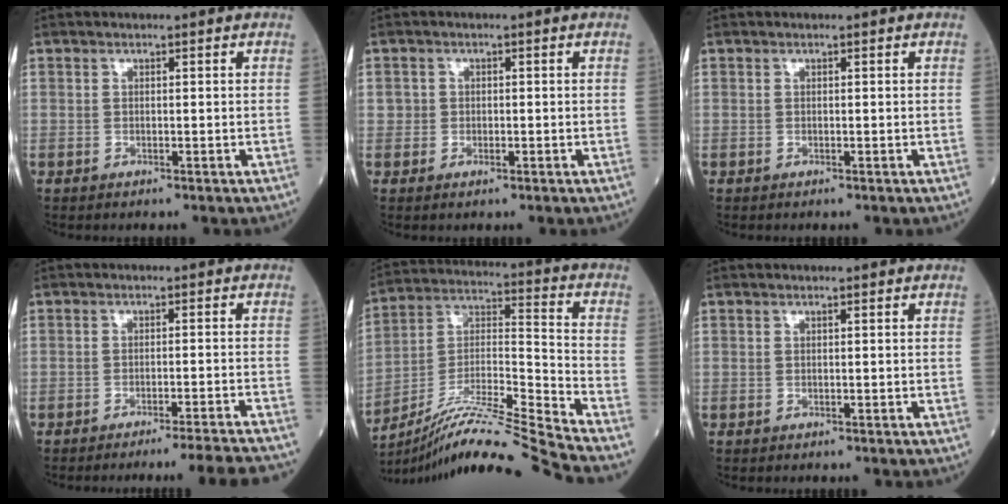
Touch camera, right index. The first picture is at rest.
{"total": 1.6, "force": [-0.3, 1.4, 0.7], "torque": [-0.009, 0.003, -0.005]}
{"total": 0.0}
{"total": 9.4, "force": [-8.8, -2.1, 2.6], "torque": [-0.003, -0.021, -0.114]}
{"total": 18.8, "force": [-16.6, -2.9, 8.4], "torque": [-0.167, 0.006, -0.295]}
{"total": 0.0}